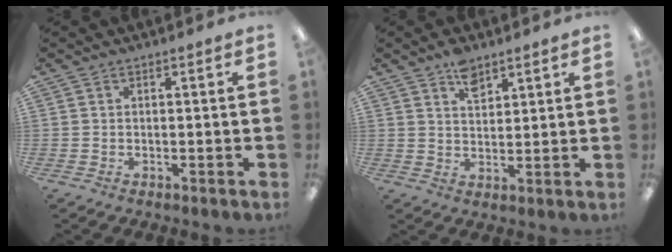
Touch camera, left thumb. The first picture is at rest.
{"total": 5.5, "force": [3.9, 2.8, 2.7], "torque": [-0.030, -0.021, 0.066]}